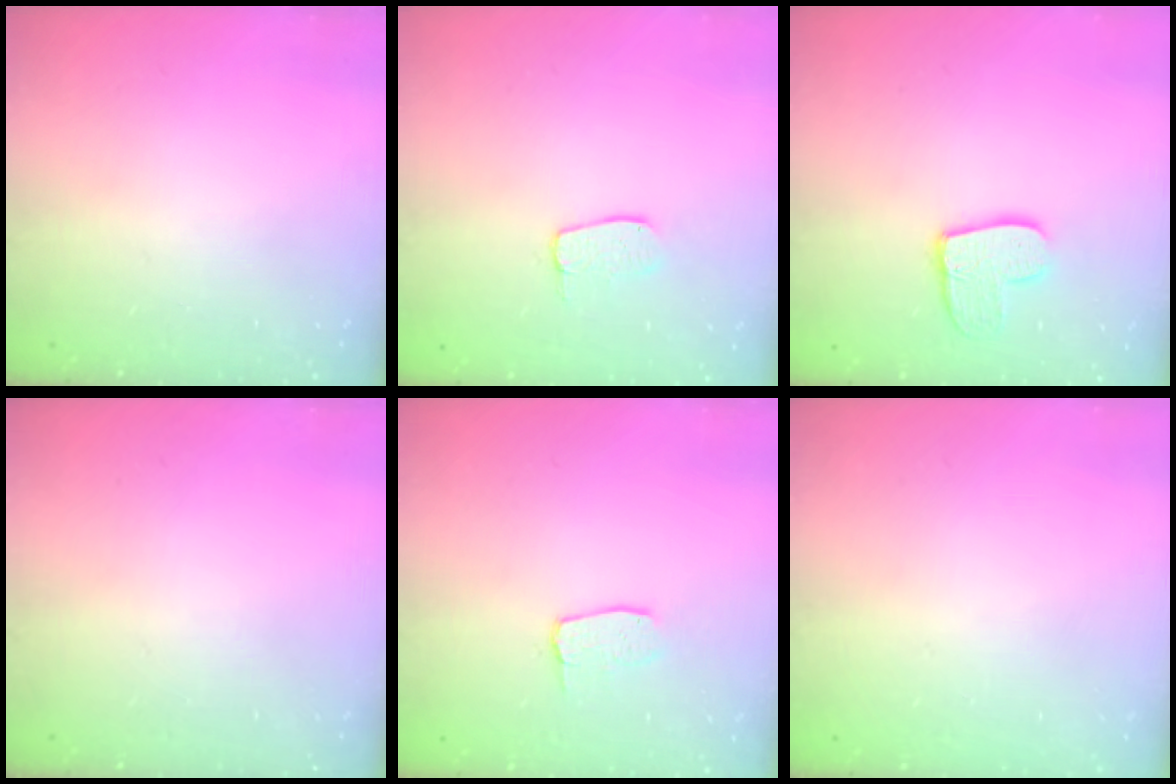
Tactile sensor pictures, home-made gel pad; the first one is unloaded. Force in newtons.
{"total": 5.5, "press": 5.5, "slide": 0.3}
{"total": 10.9, "press": 10.8, "slide": 0.9}
{"total": 0.0}
{"total": 3.0, "press": 3.0, "slide": 0.2}
{"total": 0.0}